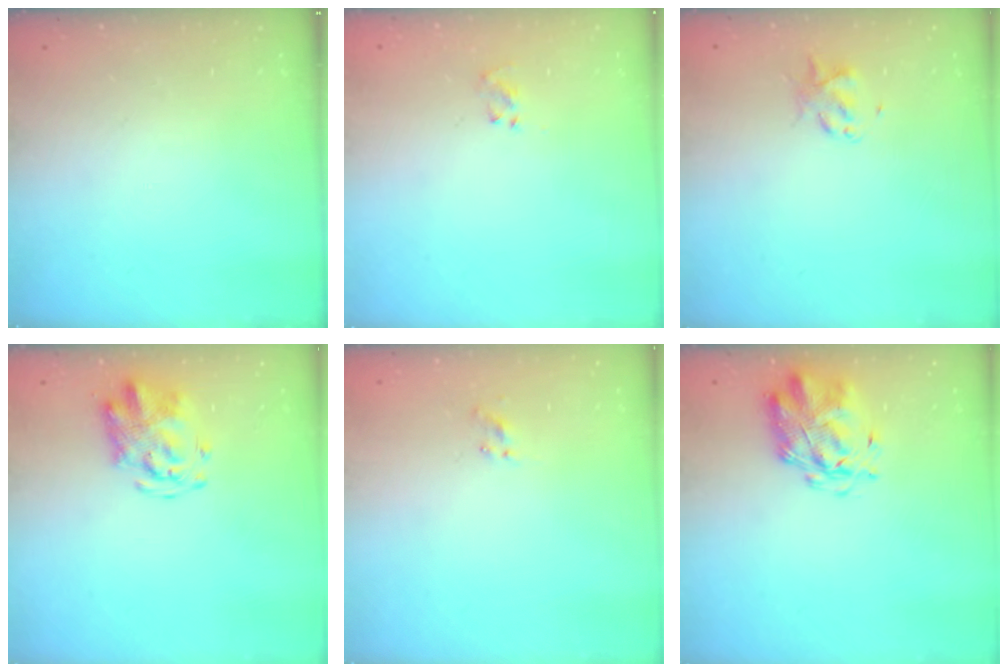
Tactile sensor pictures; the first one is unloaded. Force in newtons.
{"total": 2.3, "press": 2.1, "slide": 0.9}
{"total": 2.1, "press": 2.1, "slide": 0.4}
{"total": 5.1, "press": 5.1, "slide": 0.6}
{"total": 1.5, "press": 1.3, "slide": 0.8}
{"total": 2.9, "press": 2.8, "slide": 0.7}